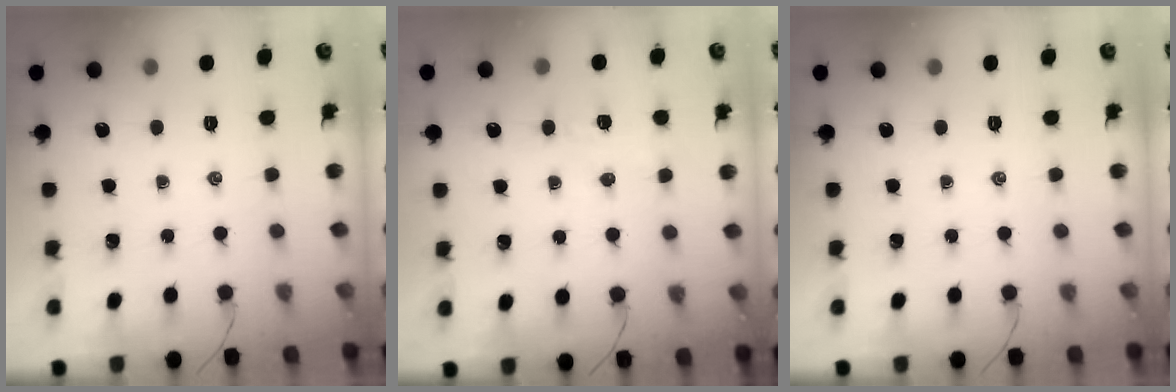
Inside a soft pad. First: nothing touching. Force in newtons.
{"total": 3.0, "press": 2.8, "slide": 0.9}
{"total": 0.0}